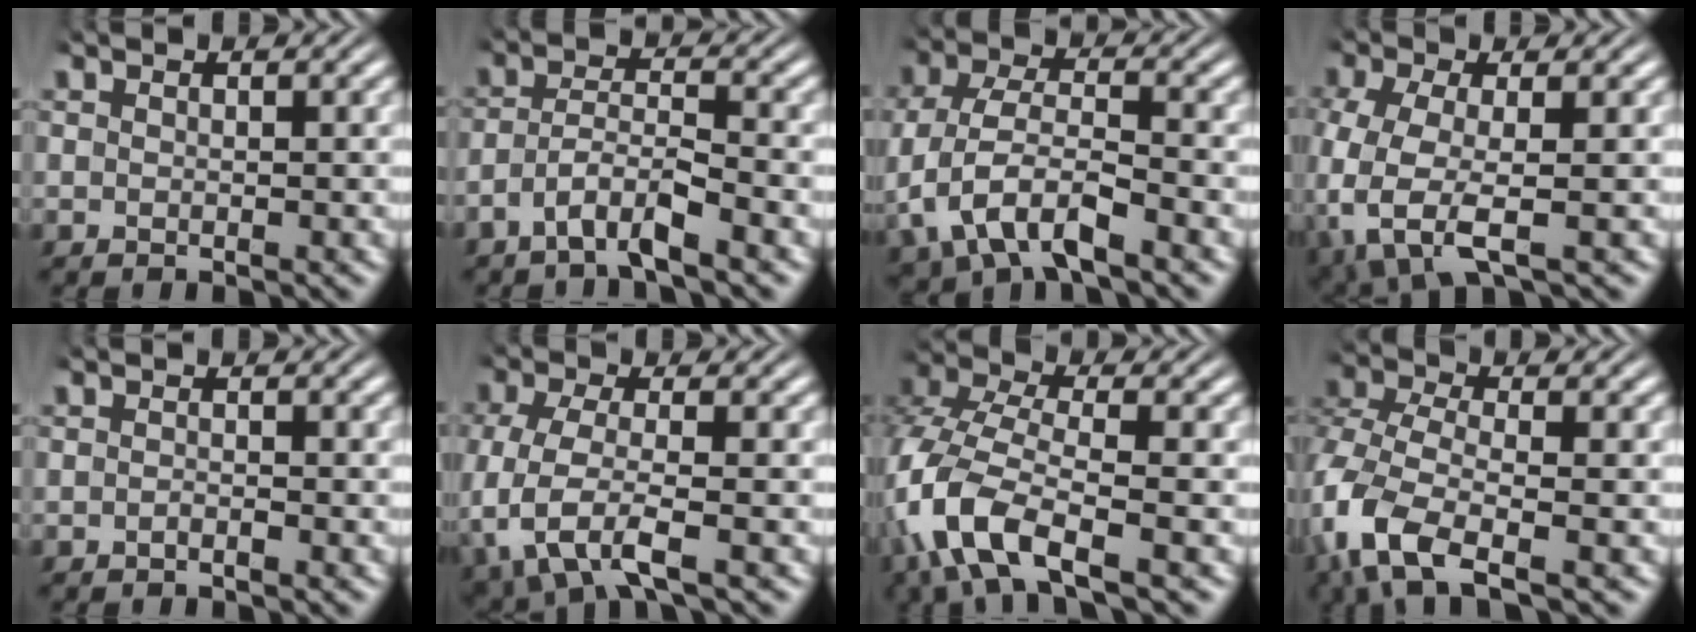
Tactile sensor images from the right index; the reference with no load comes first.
{"total": 3.9, "force": [-2.8, 1.6, 2.2], "torque": [-0.051, -0.013, -0.049]}
{"total": 8.3, "force": [-2.4, 5.8, 5.4], "torque": [-0.140, -0.036, -0.028]}
{"total": 7.9, "force": [-2.4, 5.4, 5.3], "torque": [-0.156, -0.054, -0.023]}
{"total": 1.0, "force": [-0.8, 0.4, 0.3], "torque": [-0.008, 0.005, -0.021]}
{"total": 6.8, "force": [-1.8, 4.4, 4.8], "torque": [-0.143, -0.043, -0.016]}
{"total": 8.4, "force": [-2.8, 5.4, 5.8], "torque": [-0.174, -0.041, -0.038]}
{"total": 7.7, "force": [-3.0, 4.8, 5.2], "torque": [-0.157, -0.054, -0.029]}